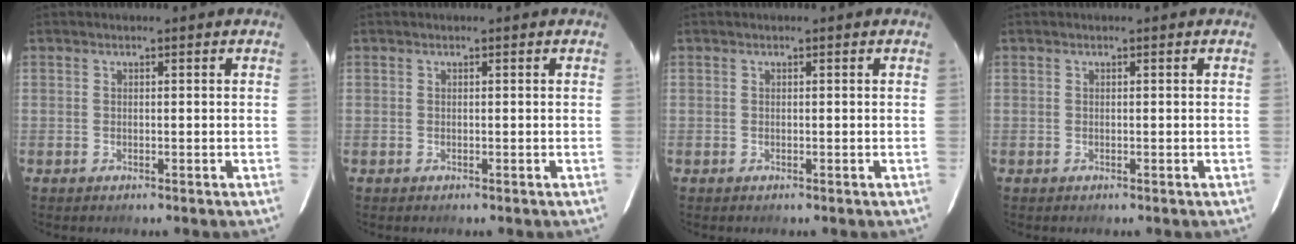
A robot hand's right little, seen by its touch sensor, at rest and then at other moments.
{"total": 0.0}
{"total": 0.0}
{"total": 0.0}